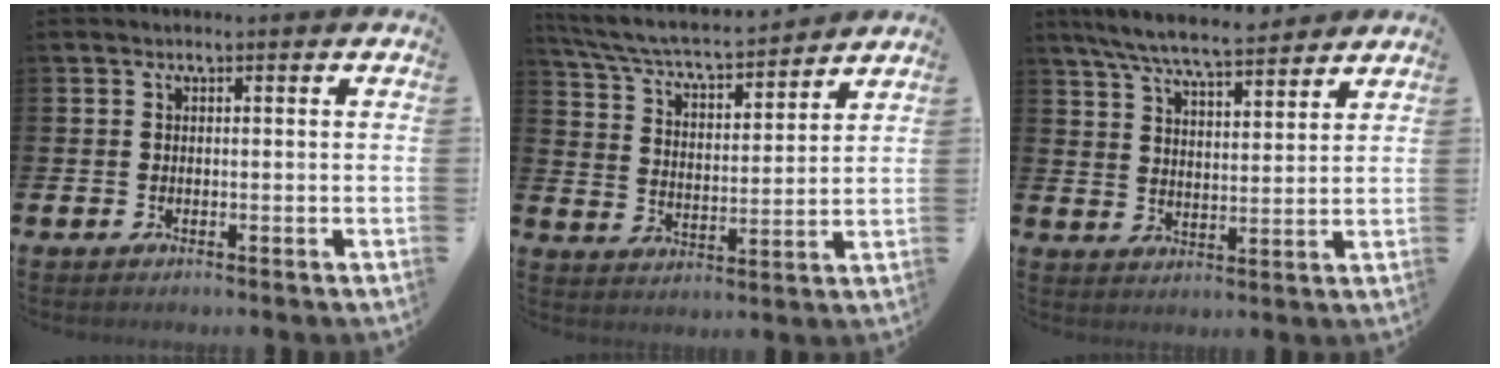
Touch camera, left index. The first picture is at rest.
{"total": 6.3, "force": [6.0, 0.9, 2.0], "torque": [-0.073, -0.044, 0.099]}
{"total": 7.5, "force": [7.0, 0.6, 2.5], "torque": [-0.076, -0.032, 0.127]}